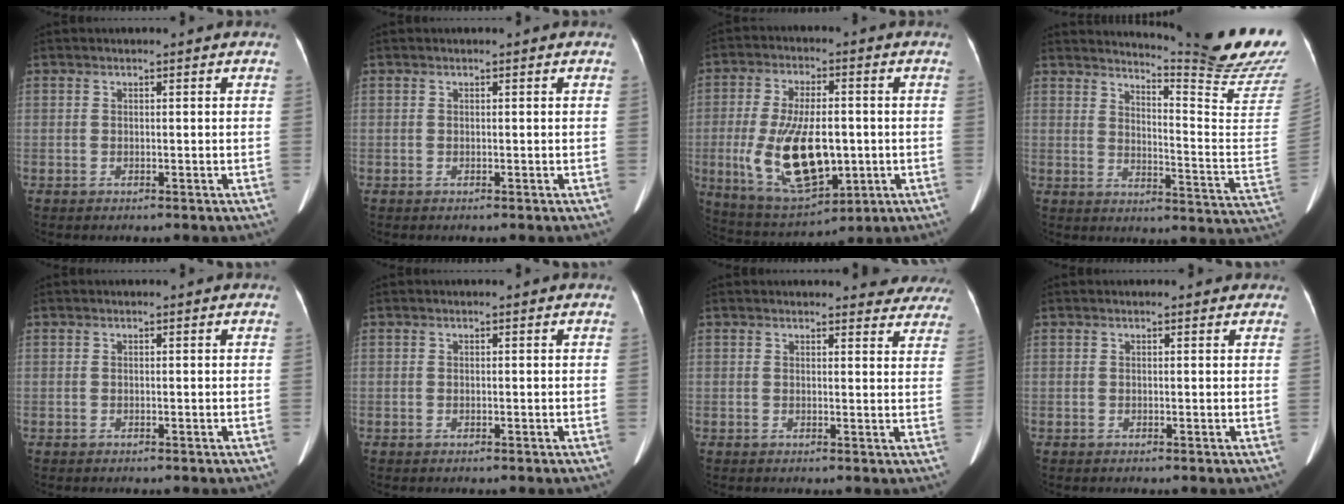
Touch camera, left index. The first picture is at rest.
{"total": 0.0}
{"total": 15.0, "force": [-2.3, 6.4, 13.4], "torque": [-0.258, -0.008, -0.023]}
{"total": 17.5, "force": [16.1, -2.8, 6.3], "torque": [-0.106, -0.133, 0.198]}
{"total": 0.0}
{"total": 0.0}
{"total": 10.1, "force": [9.6, 2.6, 1.7], "torque": [0.014, -0.013, 0.078]}
{"total": 2.1, "force": [1.8, 0.9, 0.7], "torque": [-0.006, 0.013, 0.013]}